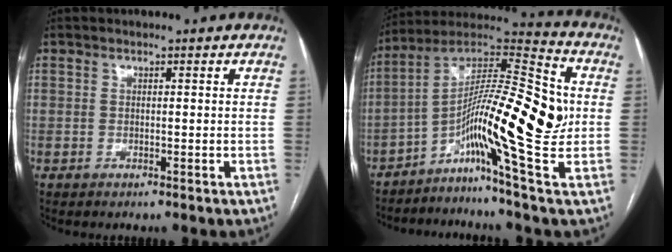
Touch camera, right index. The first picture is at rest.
{"total": 18.3, "force": [-3.2, 1.2, 18.0], "torque": [-0.311, 0.021, -0.070]}